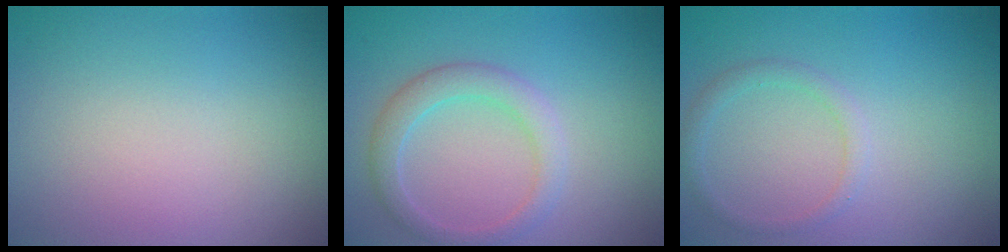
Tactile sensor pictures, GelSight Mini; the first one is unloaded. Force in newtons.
{"total": 2.8, "press": 2.8, "slide": 0.3}
{"total": 1.4, "press": 1.4, "slide": 0.1}